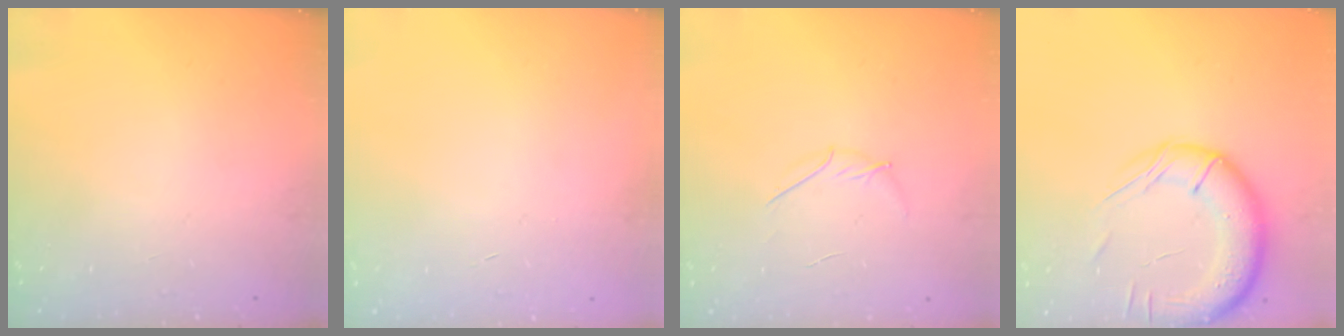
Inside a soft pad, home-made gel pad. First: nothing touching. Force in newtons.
{"total": 0.6, "press": 0.5, "slide": 0.2}
{"total": 3.8, "press": 3.6, "slide": 1.1}
{"total": 15.7, "press": 15.3, "slide": 3.2}